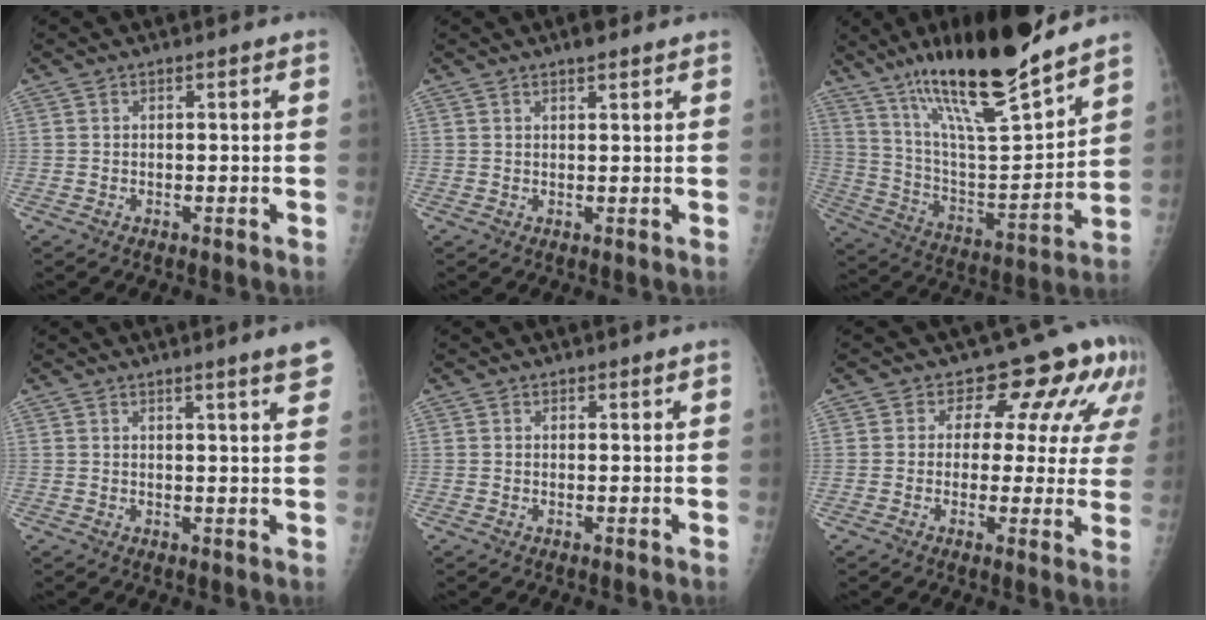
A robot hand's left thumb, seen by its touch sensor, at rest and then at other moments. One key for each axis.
{"total": 2.8, "fx": 2.1, "fy": 0.8, "fz": 1.7, "tx": -0.017, "ty": -0.009, "tz": 0.029}
{"total": 24.4, "fx": 17.9, "fy": 4.6, "fz": 15.9, "tx": -0.246, "ty": -0.081, "tz": 0.313}
{"total": 5.3, "fx": 3.6, "fy": -0.1, "fz": 3.8, "tx": -0.043, "ty": -0.015, "tz": 0.044}
{"total": 0.9, "fx": 0.8, "fy": 0.3, "fz": 0.4, "tx": -0.001, "ty": -0.005, "tz": 0.011}
{"total": 11.3, "fx": 6.4, "fy": 6.8, "fz": 6.4, "tx": -0.033, "ty": -0.025, "tz": 0.056}